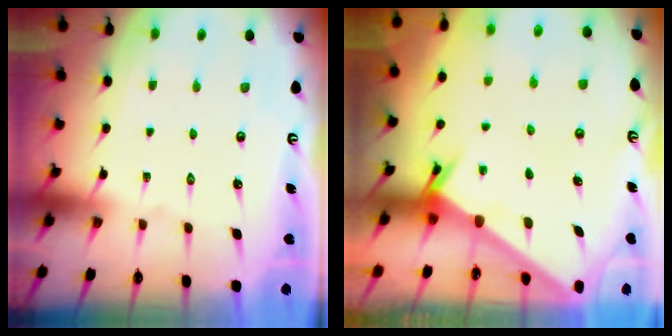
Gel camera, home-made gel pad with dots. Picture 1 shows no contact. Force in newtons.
{"total": 2.4, "press": 2.4, "slide": 0.2}